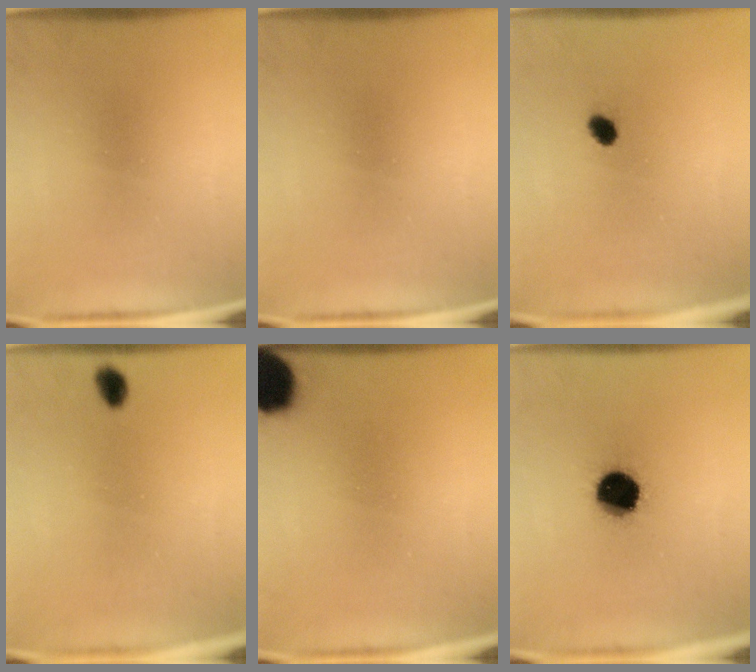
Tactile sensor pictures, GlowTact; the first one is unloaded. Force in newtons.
{"total": 0.0}
{"total": 1.7}
{"total": 2.1}
{"total": 15.4}
{"total": 12.8}